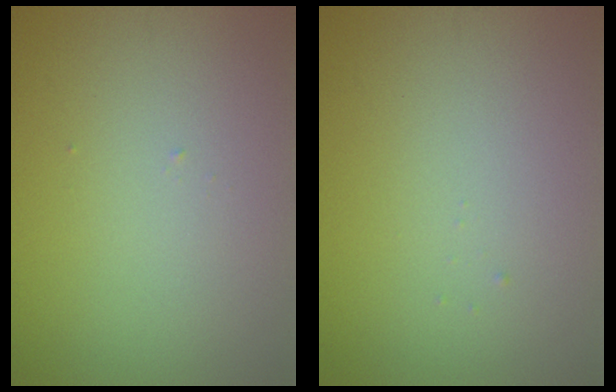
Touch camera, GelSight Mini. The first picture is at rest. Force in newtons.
{"total": 0.0}